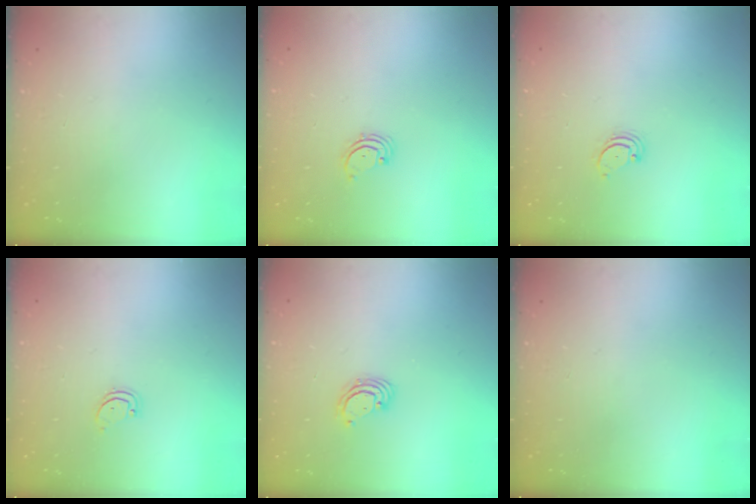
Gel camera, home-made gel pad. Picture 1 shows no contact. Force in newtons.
{"total": 1.7, "press": 1.6, "slide": 0.2}
{"total": 2.6, "press": 2.5, "slide": 0.3}
{"total": 2.3, "press": 2.3, "slide": 0.1}
{"total": 3.5, "press": 3.5, "slide": 0.2}
{"total": 0.0}